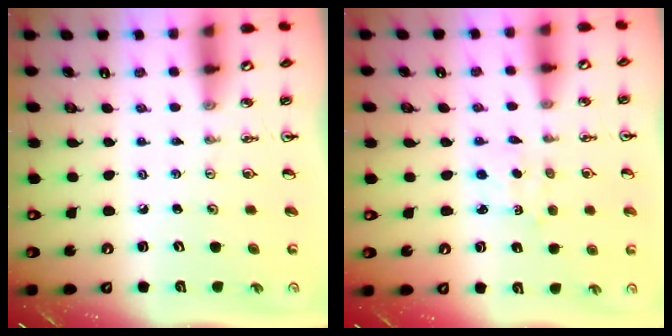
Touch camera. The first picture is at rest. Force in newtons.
{"total": 1.7, "press": 1.7, "slide": 0.3}